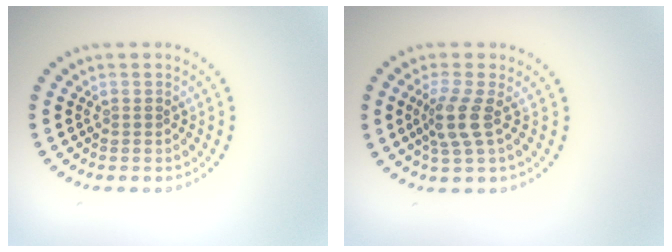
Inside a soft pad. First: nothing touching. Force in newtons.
{"total": 2.7, "press": 2.0, "slide": 1.8}